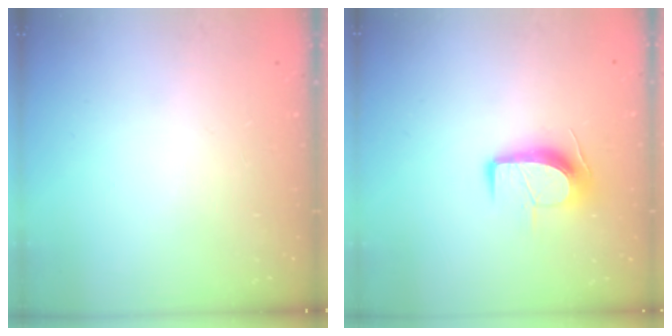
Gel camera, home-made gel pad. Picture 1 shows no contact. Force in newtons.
{"total": 10.2, "press": 10.2, "slide": 0.8}